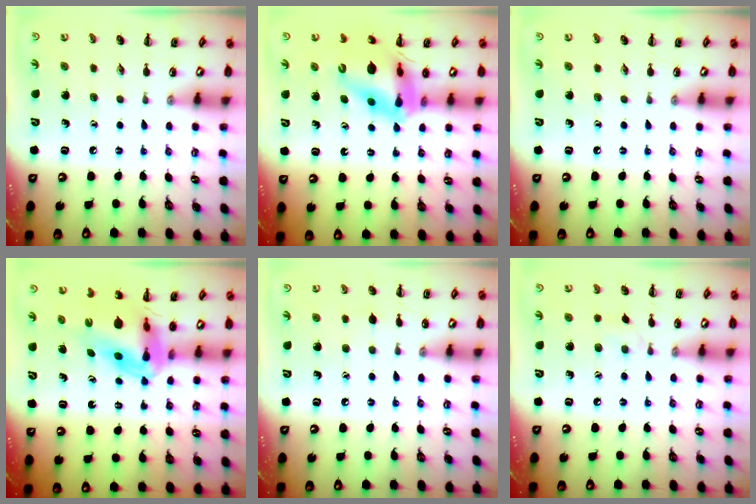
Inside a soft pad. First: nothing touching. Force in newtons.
{"total": 14.3, "press": 13.6, "slide": 4.2}
{"total": 0.0}
{"total": 7.9, "press": 7.5, "slide": 2.6}
{"total": 5.1, "press": 4.8, "slide": 1.6}
{"total": 4.2, "press": 3.9, "slide": 1.6}